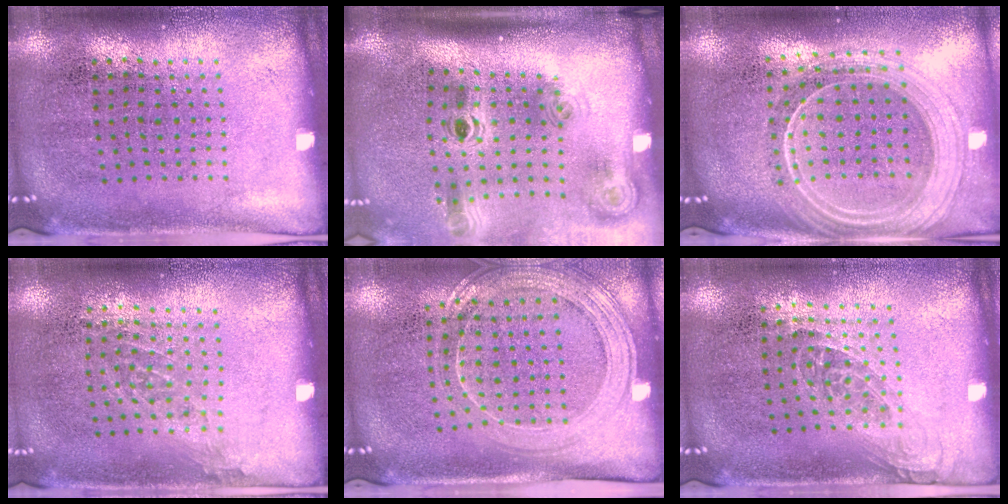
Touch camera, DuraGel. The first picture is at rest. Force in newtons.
{"total": 2.1, "press": 1.4, "slide": 1.6}
{"total": 2.5, "press": 2.1, "slide": 1.2}
{"total": 0.9, "press": 0.7, "slide": 0.6}
{"total": 1.7, "press": 1.6, "slide": 0.6}
{"total": 1.2, "press": 1.0, "slide": 0.7}